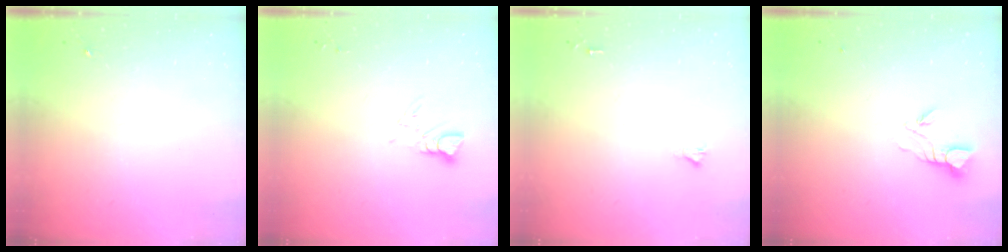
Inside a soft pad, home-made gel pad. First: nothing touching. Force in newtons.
{"total": 3.2, "press": 3.2, "slide": 0.3}
{"total": 1.6, "press": 1.6, "slide": 0.1}
{"total": 3.7, "press": 3.7, "slide": 0.2}